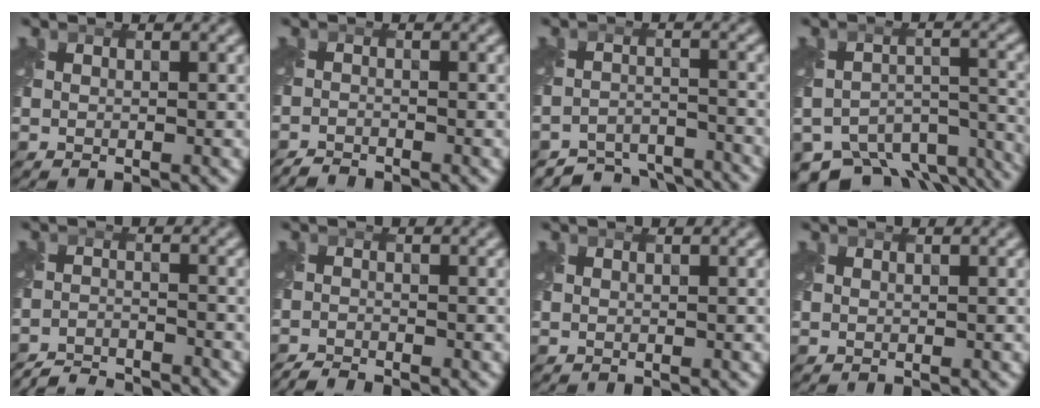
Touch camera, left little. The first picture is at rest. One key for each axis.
{"total": 1.6, "fx": -1.6, "fy": 0.1, "fz": 0.1, "tx": -0.001, "ty": -0.006, "tz": -0.038}
{"total": 5.7, "fx": -5.4, "fy": 1.6, "fz": 0.7, "tx": -0.009, "ty": -0.019, "tz": -0.089}
{"total": 12.0, "fx": -10.2, "fy": 5.1, "fz": 3.7, "tx": -0.050, "ty": -0.017, "tz": -0.130}
{"total": 4.4, "fx": -4.3, "fy": 0.5, "fz": 0.6, "tx": -0.011, "ty": -0.008, "tz": -0.082}
{"total": 1.9, "fx": -1.9, "fy": 0.0, "fz": 0.3, "tx": -0.008, "ty": -0.006, "tz": -0.045}
{"total": 0.0}
{"total": 0.0}